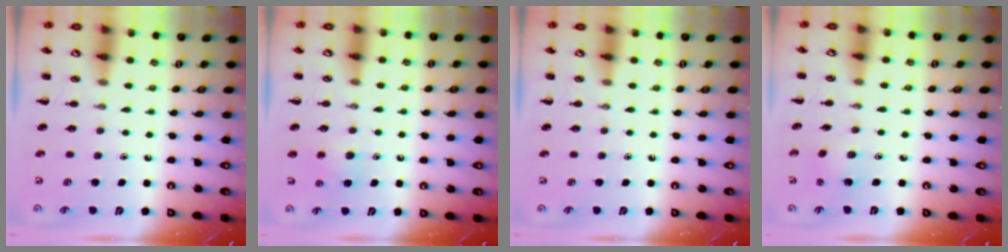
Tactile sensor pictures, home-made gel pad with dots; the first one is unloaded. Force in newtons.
{"total": 6.8, "press": 6.6, "slide": 1.6}
{"total": 0.0}
{"total": 1.4, "press": 1.2, "slide": 0.6}